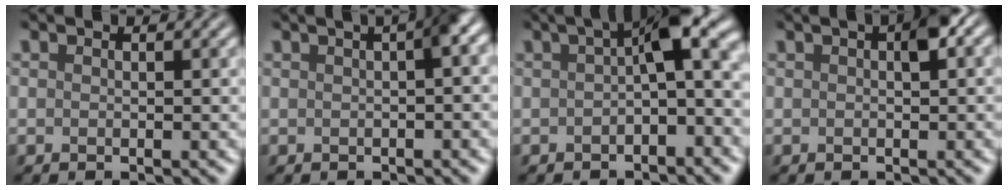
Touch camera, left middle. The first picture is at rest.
{"total": 2.5, "force": [0.2, 0.3, 2.4], "torque": [-0.029, 0.015, 0.004]}
{"total": 6.1, "force": [-0.1, 2.0, 5.7], "torque": [-0.066, 0.024, -0.013]}
{"total": 2.1, "force": [0.4, 0.7, 1.9], "torque": [-0.024, 0.009, 0.007]}